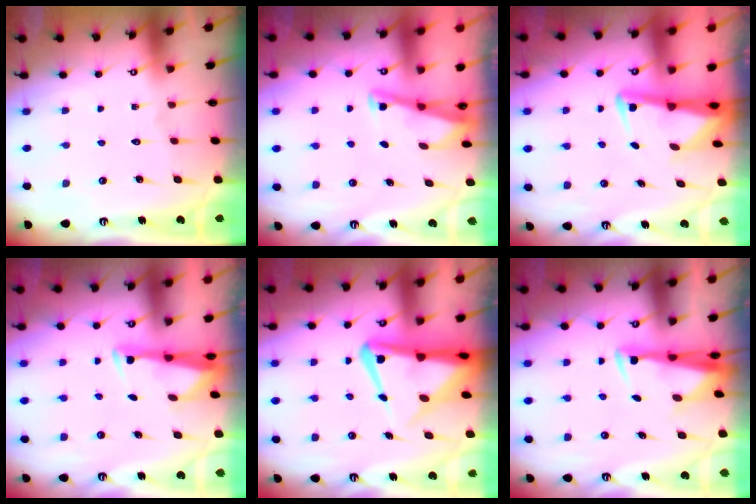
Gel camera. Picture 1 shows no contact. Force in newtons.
{"total": 2.9, "press": 2.9, "slide": 0.3}
{"total": 4.9, "press": 4.8, "slide": 1.2}
{"total": 2.9, "press": 2.8, "slide": 0.8}
{"total": 10.3, "press": 10.1, "slide": 1.9}
{"total": 3.3, "press": 3.2, "slide": 1.0}